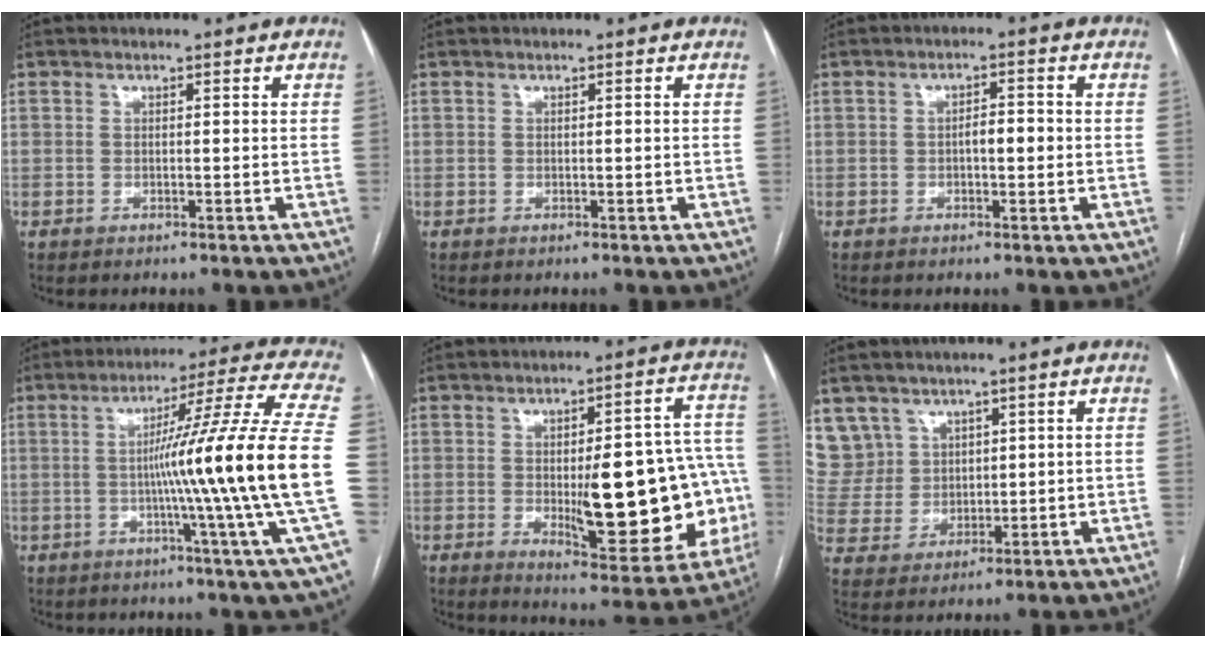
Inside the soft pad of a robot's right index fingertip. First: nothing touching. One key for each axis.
{"total": 0.0}
{"total": 3.0, "fx": -0.4, "fy": 1.1, "fz": 2.8, "tx": -0.044, "ty": 0.007, "tz": -0.006}
{"total": 20.4, "fx": -2.0, "fy": -3.4, "fz": 20.0, "tx": -0.265, "ty": -0.008, "tz": -0.051}
{"total": 21.6, "fx": -3.1, "fy": 6.1, "fz": 20.5, "tx": -0.195, "ty": 0.024, "tz": -0.016}
{"total": 9.0, "fx": 5.4, "fy": 7.2, "fz": 0.2, "tx": -0.016, "ty": 0.028, "tz": 0.127}